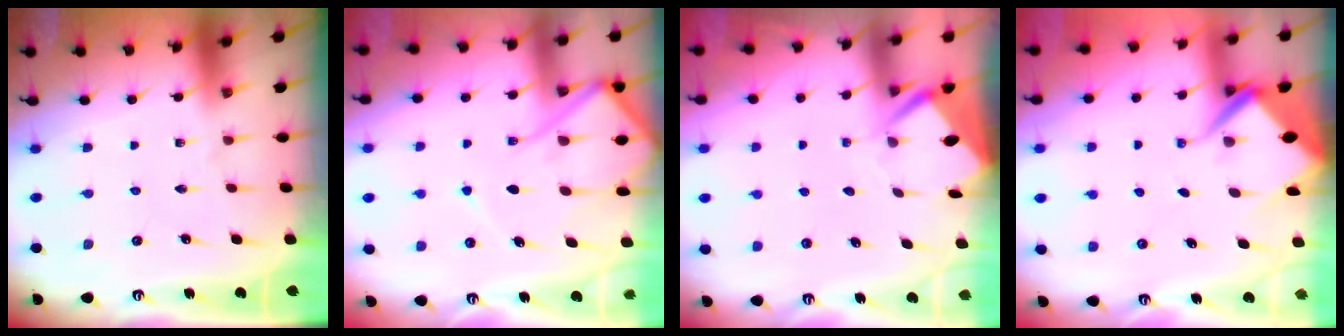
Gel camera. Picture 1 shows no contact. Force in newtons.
{"total": 11.7, "press": 11.7, "slide": 1.0}
{"total": 3.9, "press": 3.9, "slide": 0.3}
{"total": 5.2, "press": 5.2, "slide": 0.4}